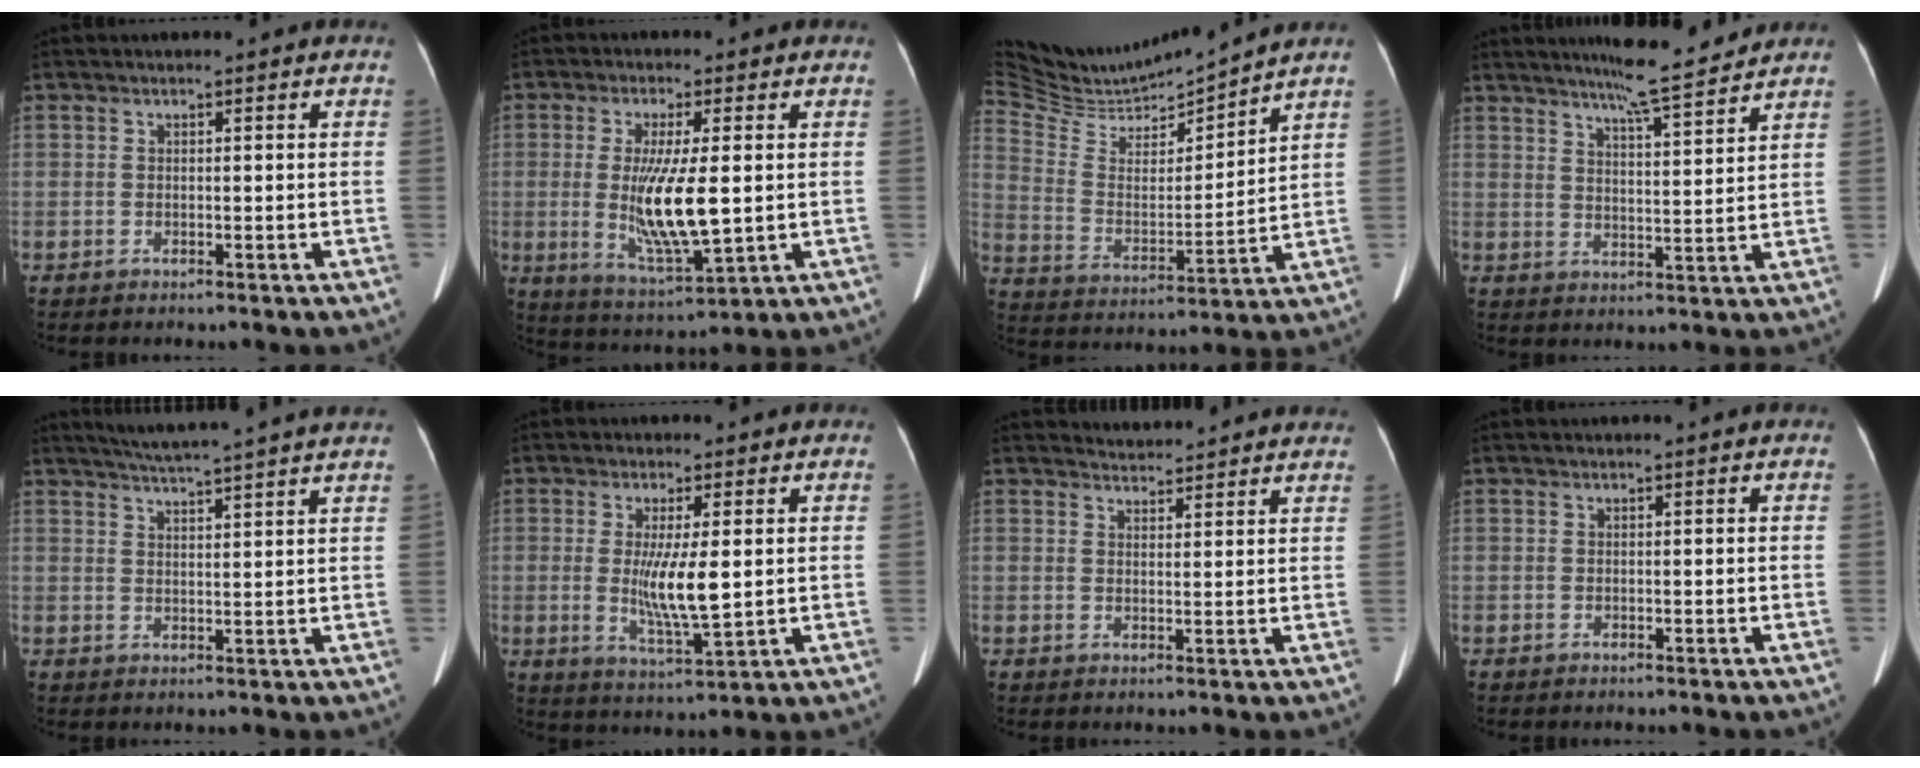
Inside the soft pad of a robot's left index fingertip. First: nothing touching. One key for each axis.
{"total": 10.7, "fx": -1.0, "fy": 1.8, "fz": 10.5, "tx": -0.209, "ty": -0.023, "tz": -0.010}
{"total": 15.0, "fx": 14.6, "fy": -0.2, "fz": 3.6, "tx": -0.092, "ty": -0.011, "tz": 0.276}
{"total": 8.5, "fx": 7.3, "fy": -0.2, "fz": 4.3, "tx": -0.069, "ty": -0.004, "tz": 0.109}
{"total": 12.1, "fx": 10.8, "fy": -1.1, "fz": 5.3, "tx": -0.091, "ty": 0.010, "tz": 0.139}
{"total": 7.6, "fx": -0.6, "fy": 0.9, "fz": 7.5, "tx": -0.148, "ty": -0.023, "tz": -0.003}
{"total": 5.5, "fx": 5.5, "fy": 0.7, "fz": 0.3, "tx": -0.006, "ty": 0.015, "tz": 0.059}
{"total": 0.0}